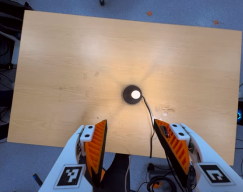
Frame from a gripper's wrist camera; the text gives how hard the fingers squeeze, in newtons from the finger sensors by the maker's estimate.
{"total": 0.0}